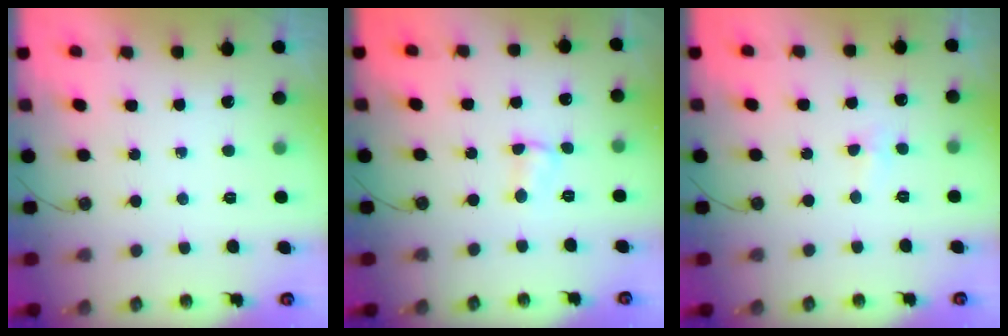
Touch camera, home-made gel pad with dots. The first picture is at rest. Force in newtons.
{"total": 2.6, "press": 2.6, "slide": 0.4}
{"total": 4.1, "press": 2.4, "slide": 3.4}